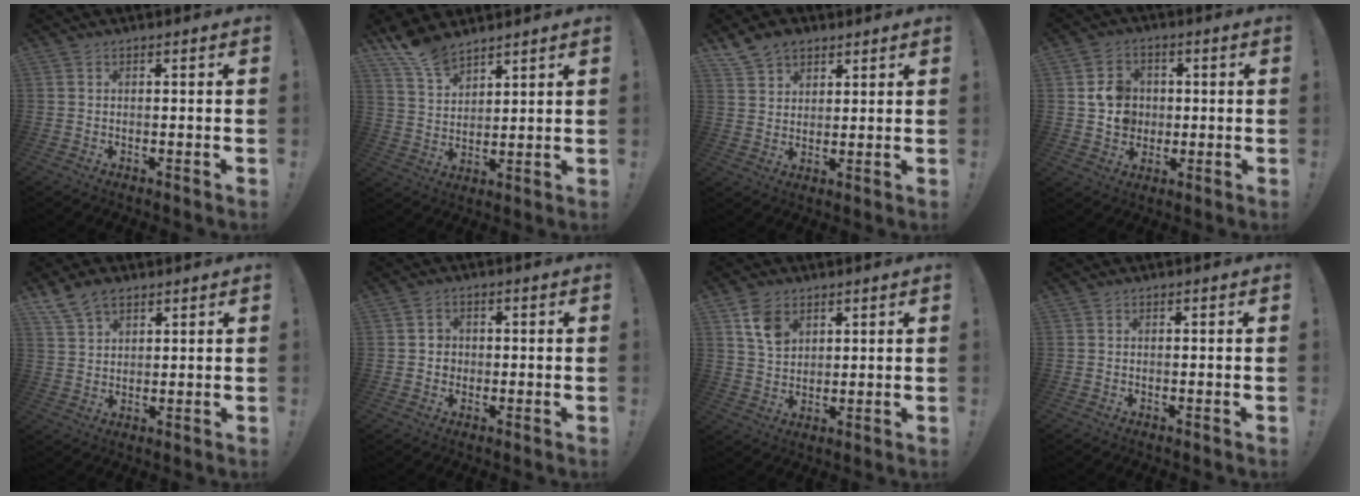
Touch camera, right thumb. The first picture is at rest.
{"total": 9.4, "force": [7.9, 3.8, 3.4], "torque": [-0.073, -0.050, 0.155]}
{"total": 7.8, "force": [5.5, 5.1, 2.2], "torque": [-0.045, -0.024, 0.110]}
{"total": 8.8, "force": [1.4, 8.2, 2.7], "torque": [-0.037, -0.002, 0.035]}
{"total": 7.3, "force": [5.3, 4.1, 2.8], "torque": [-0.059, -0.019, 0.106]}
{"total": 3.3, "force": [-0.2, 3.1, 1.1], "torque": [-0.014, 0.004, -0.005]}
{"total": 7.9, "force": [4.3, 5.4, 4.0], "torque": [-0.063, -0.016, 0.083]}
{"total": 0.0}